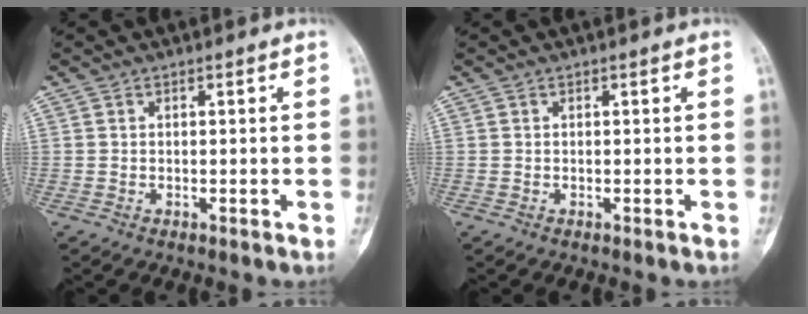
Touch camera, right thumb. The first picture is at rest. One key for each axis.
{"total": 0.0}